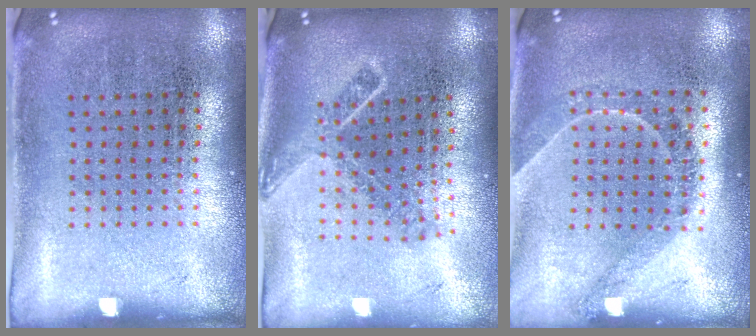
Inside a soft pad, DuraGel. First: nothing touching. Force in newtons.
{"total": 1.7, "press": 1.3, "slide": 1.2}
{"total": 1.3, "press": 1.1, "slide": 0.7}